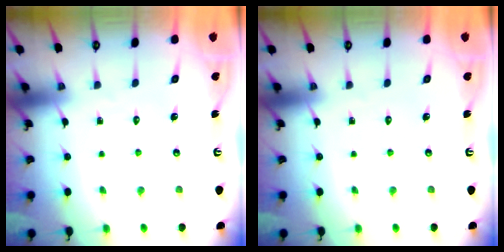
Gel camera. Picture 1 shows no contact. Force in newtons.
{"total": 0.0}